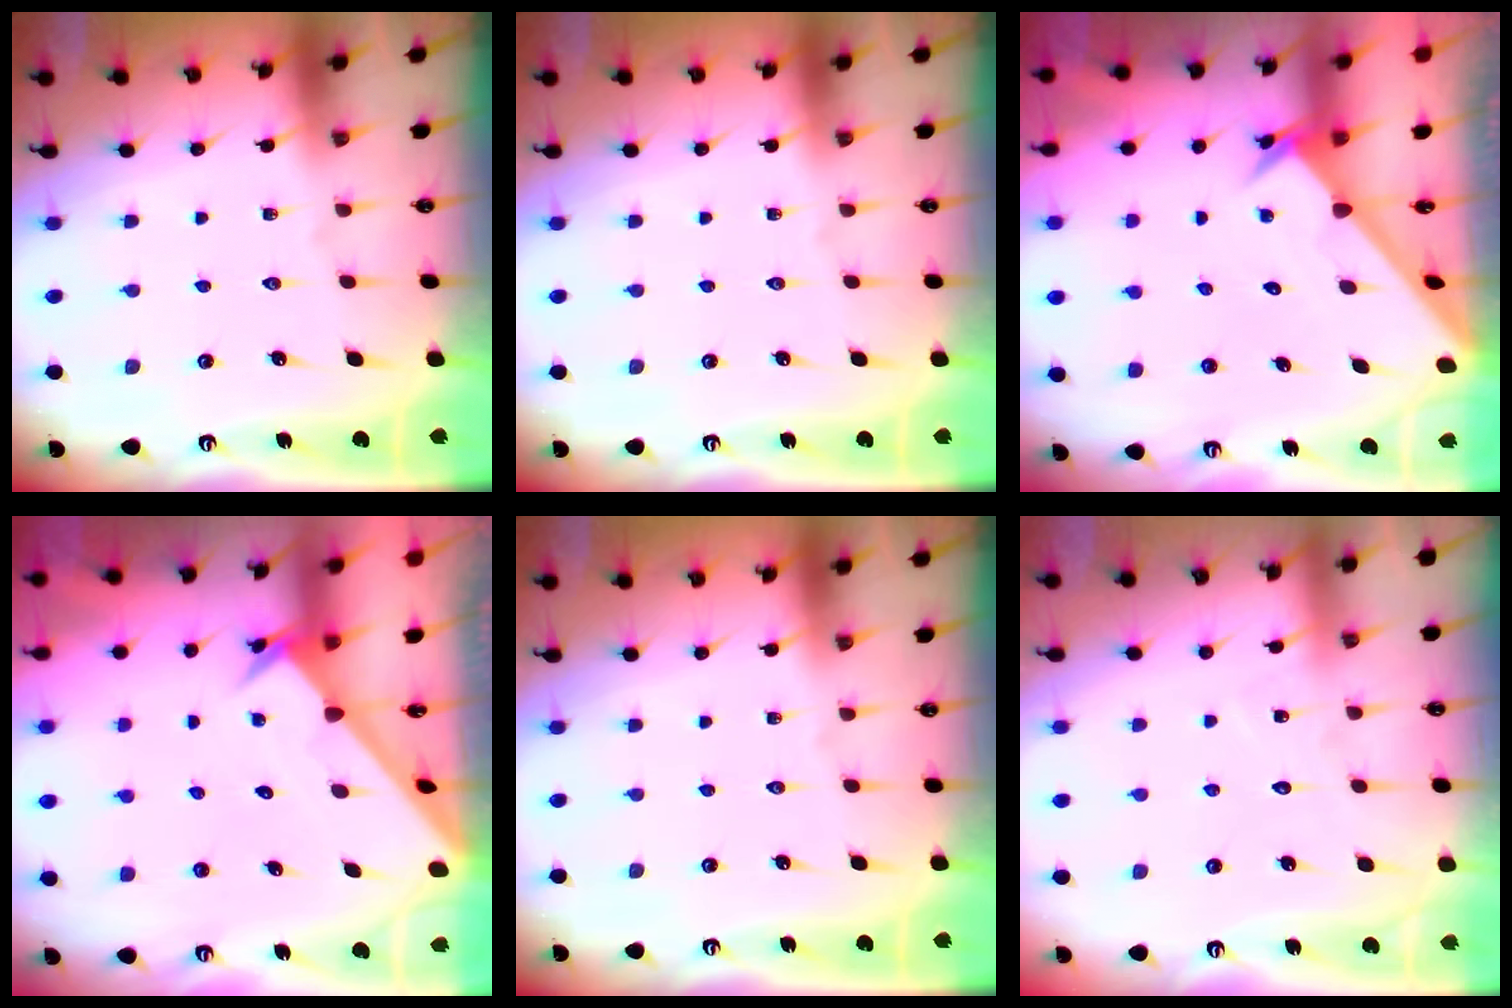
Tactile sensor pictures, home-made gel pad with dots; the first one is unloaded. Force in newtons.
{"total": 0.0}
{"total": 2.7, "press": 2.7, "slide": 0.2}
{"total": 2.5, "press": 2.5, "slide": 0.2}
{"total": 0.0}
{"total": 6.8, "press": 6.8, "slide": 0.5}